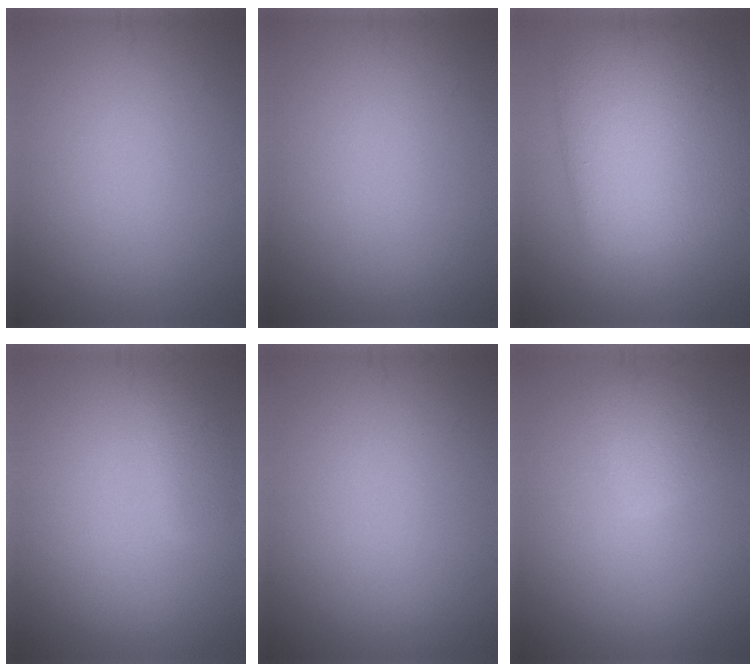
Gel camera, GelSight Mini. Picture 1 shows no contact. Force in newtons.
{"total": 0.0}
{"total": 9.3, "press": 9.3, "slide": 0.2}
{"total": 1.6, "press": 1.6, "slide": 0.0}
{"total": 0.0}
{"total": 2.4, "press": 2.4, "slide": 0.3}